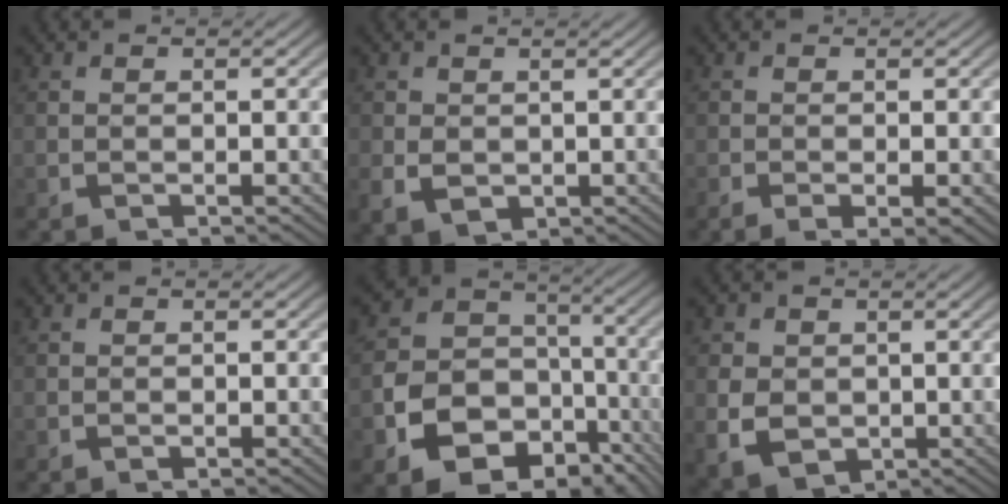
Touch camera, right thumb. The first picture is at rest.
{"total": 2.9, "force": [0.0, 2.3, 1.8], "torque": [-0.044, -0.022, 0.018]}
{"total": 1.3, "force": [-0.3, 0.4, 1.2], "torque": [-0.019, -0.006, -0.003]}
{"total": 0.0}
{"total": 14.6, "force": [-5.3, 11.2, 7.7], "torque": [-0.154, -0.057, -0.069]}
{"total": 6.1, "force": [-1.0, 5.0, 3.4], "torque": [-0.088, -0.040, 0.004]}